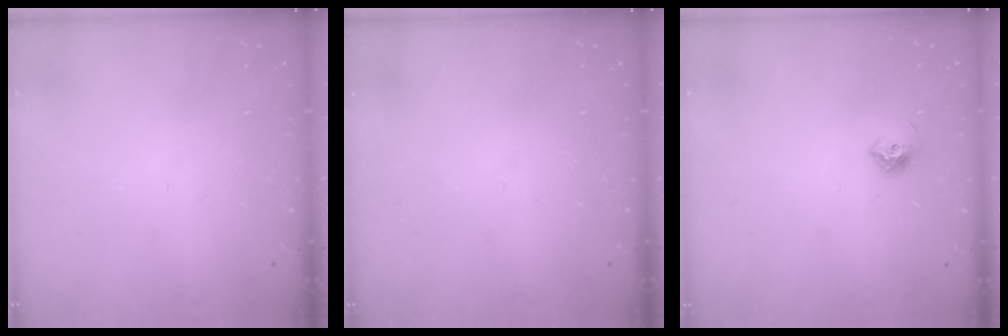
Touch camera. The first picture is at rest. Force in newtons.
{"total": 0.0}
{"total": 6.8, "press": 6.7, "slide": 1.1}